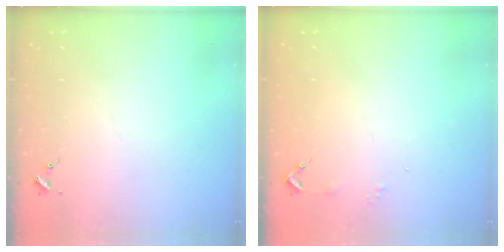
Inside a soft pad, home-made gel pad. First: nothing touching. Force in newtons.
{"total": 2.9, "press": 2.8, "slide": 0.3}